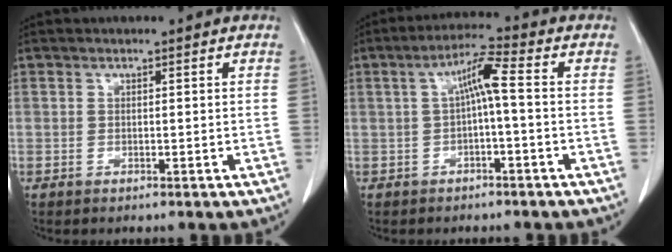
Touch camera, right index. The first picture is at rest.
{"total": 5.4, "force": [0.2, 0.4, 5.4], "torque": [-0.097, 0.022, 0.004]}